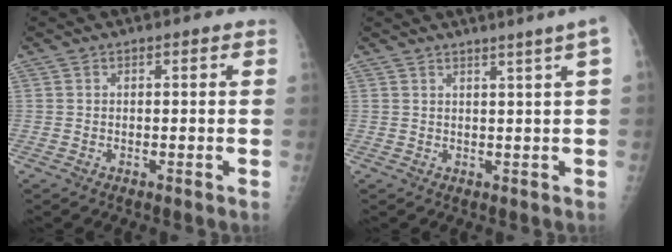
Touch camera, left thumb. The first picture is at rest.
{"total": 4.3, "force": [2.5, -1.1, 3.4], "torque": [-0.044, -0.006, 0.033]}